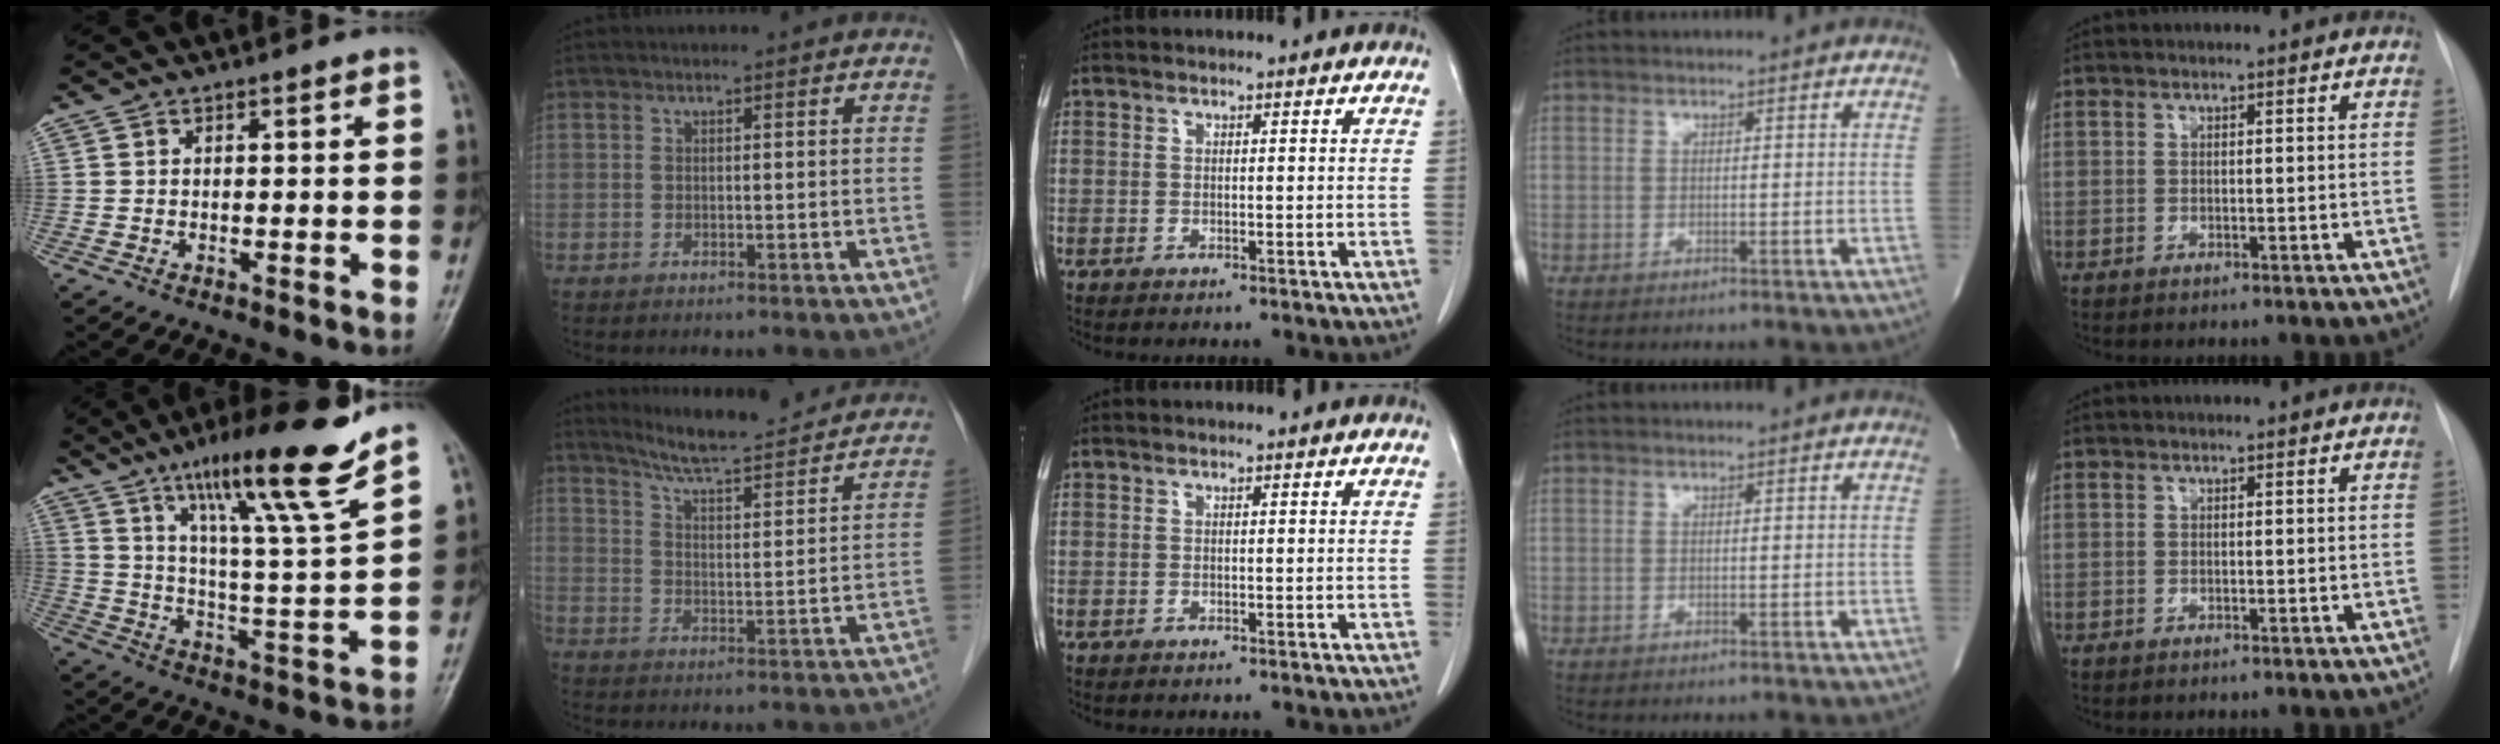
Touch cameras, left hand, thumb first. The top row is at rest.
{"thumb": {"total": 18.7, "force": [13.0, 0.8, 13.4], "torque": [-0.197, -0.070, 0.212]}, "index": {"total": 19.3, "force": [17.9, 1.7, 7.0], "torque": [-0.104, -0.028, 0.239]}}